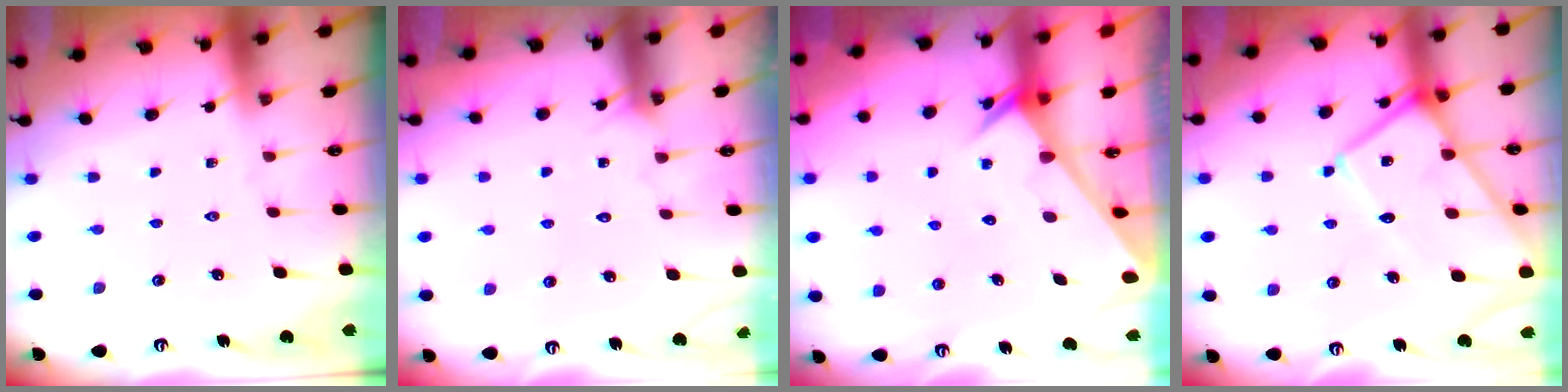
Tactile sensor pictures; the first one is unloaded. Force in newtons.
{"total": 5.1, "press": 5.0, "slide": 0.3}
{"total": 2.5, "press": 2.5, "slide": 0.1}
{"total": 14.7, "press": 14.7, "slide": 1.3}